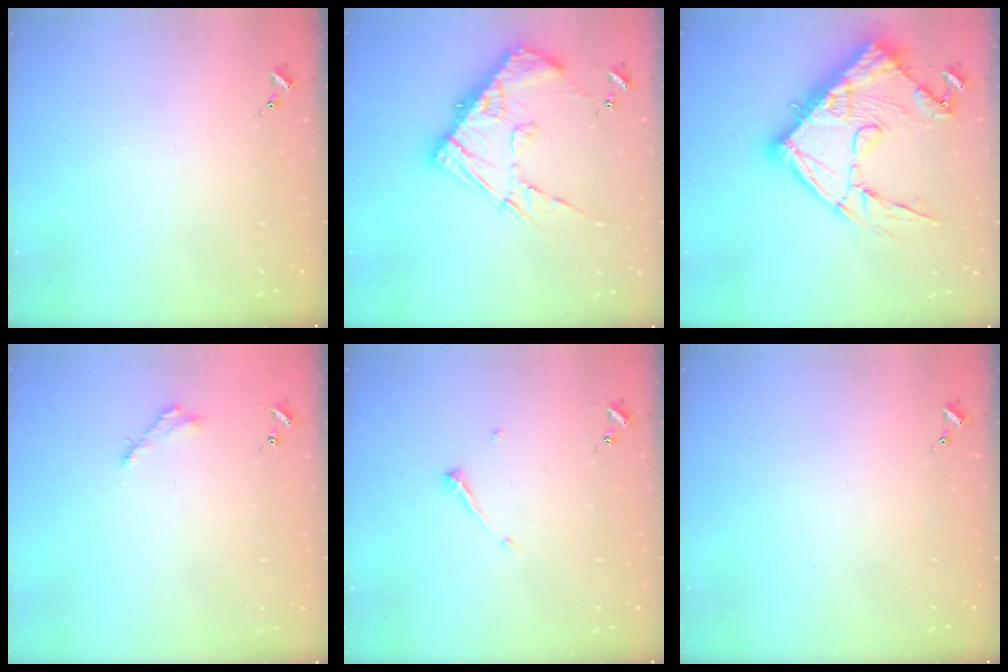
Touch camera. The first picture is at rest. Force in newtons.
{"total": 16.6, "press": 16.6, "slide": 1.5}
{"total": 26.6, "press": 26.4, "slide": 2.6}
{"total": 2.8, "press": 2.8, "slide": 0.3}
{"total": 5.3, "press": 5.3, "slide": 0.4}
{"total": 0.0}